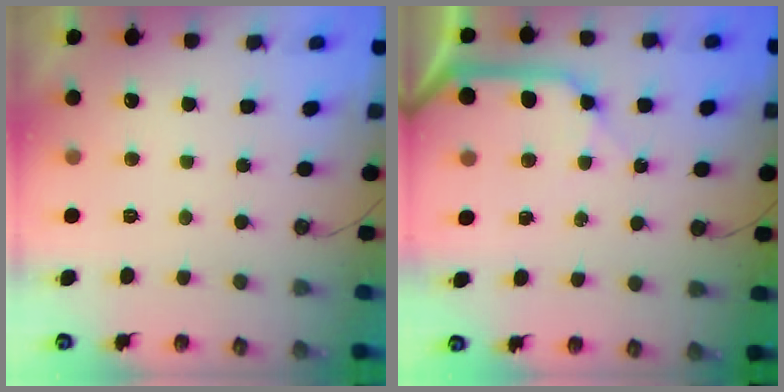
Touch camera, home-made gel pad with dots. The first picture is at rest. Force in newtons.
{"total": 11.1, "press": 11.0, "slide": 1.4}